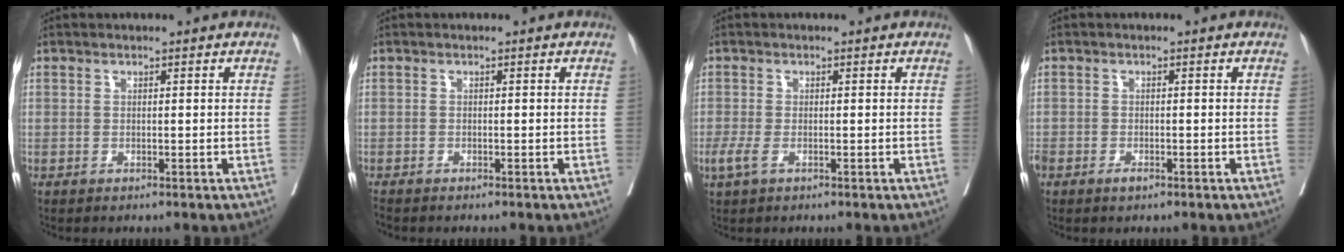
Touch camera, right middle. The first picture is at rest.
{"total": 1.1, "force": [-1.1, 0.1, 0.2], "torque": [-0.007, -0.004, -0.019]}
{"total": 2.2, "force": [-1.0, 1.0, 1.8], "torque": [-0.052, -0.006, -0.019]}
{"total": 2.0, "force": [-1.2, 1.0, 1.2], "torque": [-0.022, 0.000, -0.017]}